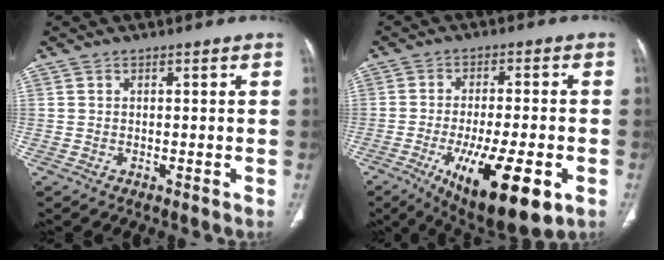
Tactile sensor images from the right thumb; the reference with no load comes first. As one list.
[{"total": 17.6, "force": [-6.9, 5.6, 15.2], "torque": [-0.230, -0.004, -0.093]}]